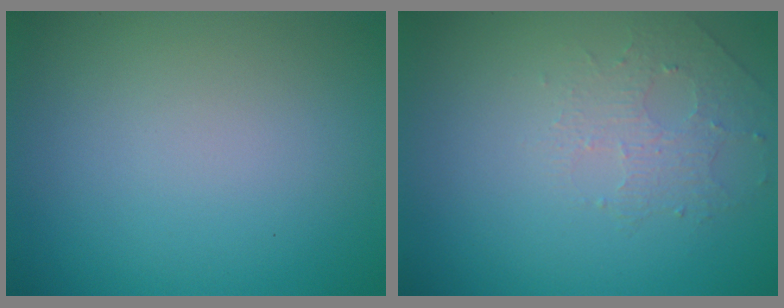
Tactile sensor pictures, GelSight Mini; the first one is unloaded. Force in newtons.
{"total": 1.5, "press": 1.0, "slide": 1.1}